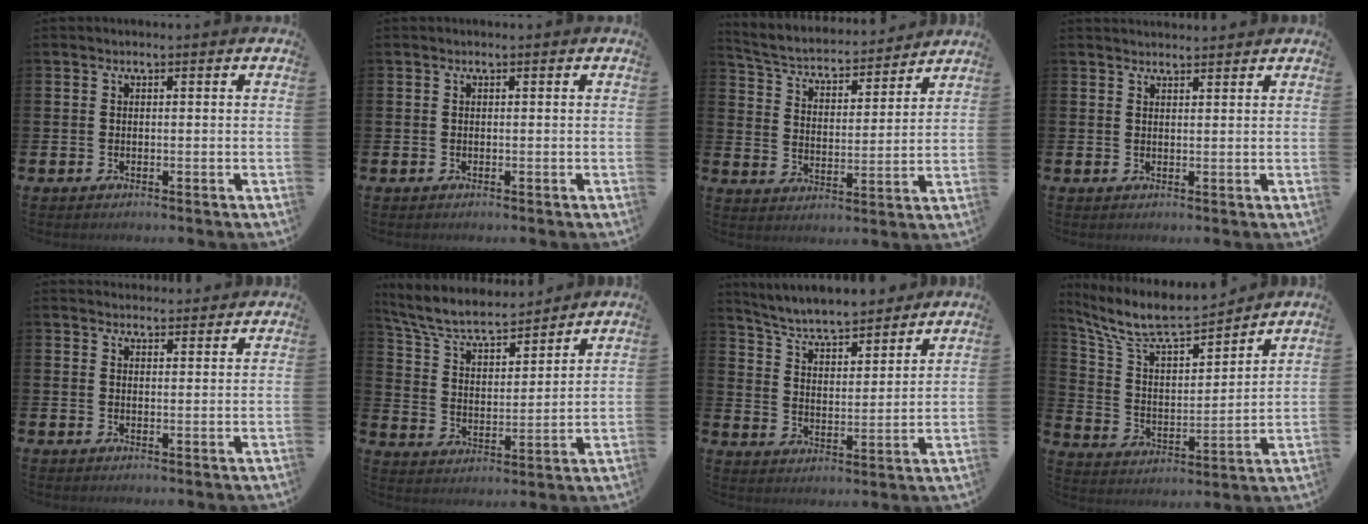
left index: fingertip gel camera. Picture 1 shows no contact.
{"total": 0.0}
{"total": 4.5, "force": [4.1, 1.3, 1.0], "torque": [-0.047, -0.042, 0.063]}
{"total": 1.8, "force": [1.8, 0.2, 0.1], "torque": [0.006, -0.010, 0.031]}
{"total": 2.6, "force": [2.5, 0.6, -0.1], "torque": [0.013, -0.016, 0.043]}
{"total": 7.7, "force": [6.9, 2.2, 2.6], "torque": [-0.082, -0.048, 0.119]}
{"total": 6.2, "force": [5.8, 1.2, 1.8], "torque": [-0.058, -0.044, 0.097]}
{"total": 9.5, "force": [8.7, 1.8, 3.4], "torque": [-0.110, -0.059, 0.152]}